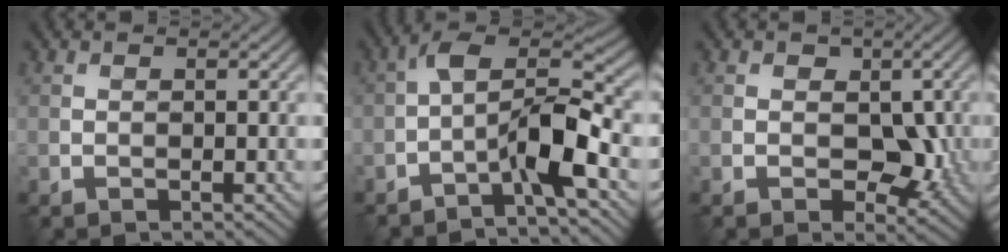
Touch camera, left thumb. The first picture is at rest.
{"total": 8.8, "force": [-3.9, 2.5, 7.4], "torque": [-0.121, 0.022, -0.080]}
{"total": 5.2, "force": [-0.4, 3.9, 3.4], "torque": [-0.036, -0.006, -0.016]}